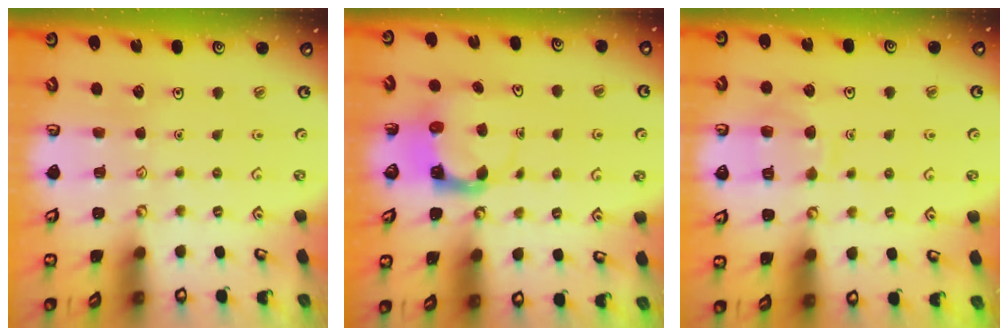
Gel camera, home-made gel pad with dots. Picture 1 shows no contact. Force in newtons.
{"total": 3.8, "press": 3.8, "slide": 0.3}
{"total": 9.0, "press": 8.9, "slide": 0.9}